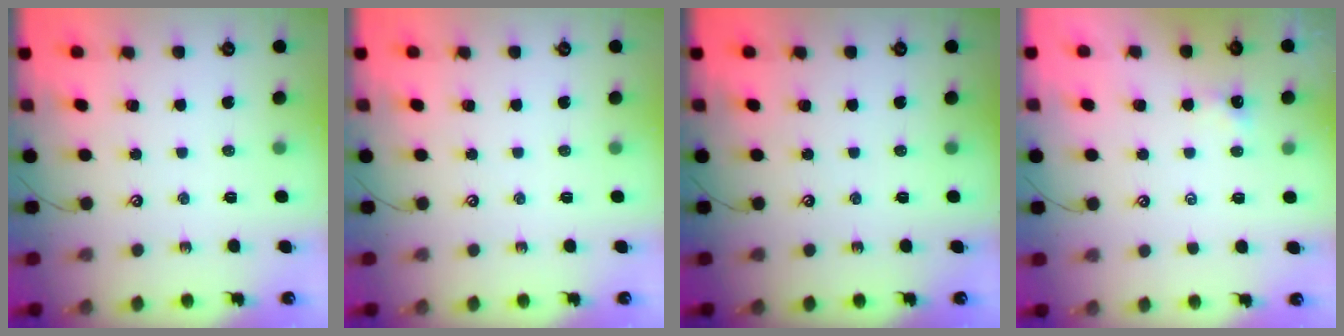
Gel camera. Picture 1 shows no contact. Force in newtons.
{"total": 0.0}
{"total": 0.0}
{"total": 0.8, "press": 0.7, "slide": 0.3}